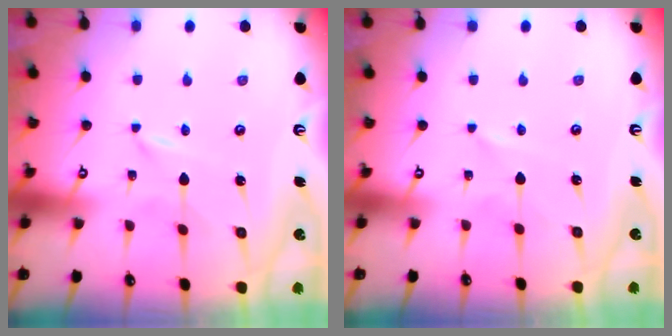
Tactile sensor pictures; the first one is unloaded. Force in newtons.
{"total": 1.6, "press": 1.5, "slide": 0.2}